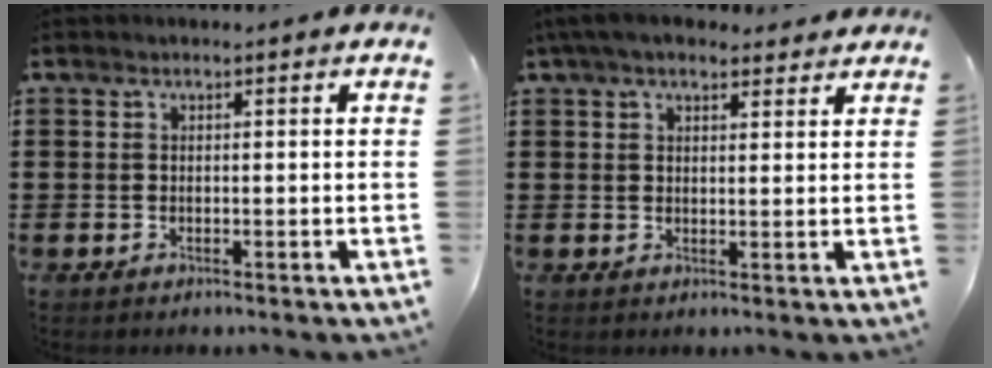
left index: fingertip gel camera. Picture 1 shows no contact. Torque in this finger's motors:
{"motor_torque": [2.14, 0.00, 0.45, 0.21]}